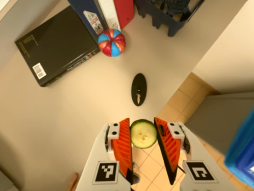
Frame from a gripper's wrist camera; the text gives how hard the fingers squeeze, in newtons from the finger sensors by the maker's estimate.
{"total": 8.3, "left": 8.3, "right": 8.3}